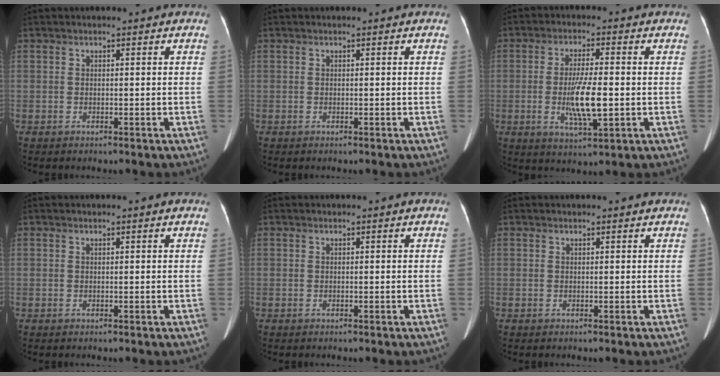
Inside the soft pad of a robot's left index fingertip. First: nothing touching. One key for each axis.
{"total": 0.0}
{"total": 7.4, "fx": -1.5, "fy": 1.1, "fz": 7.1, "tx": -0.136, "ty": -0.030, "tz": -0.028}
{"total": 0.5, "fx": 0.4, "fy": -0.1, "fz": 0.3, "tx": -0.005, "ty": -0.006, "tz": 0.005}
{"total": 0.0}
{"total": 1.8, "fx": 1.7, "fy": 0.2, "fz": 0.6, "tx": -0.006, "ty": -0.006, "tz": 0.013}